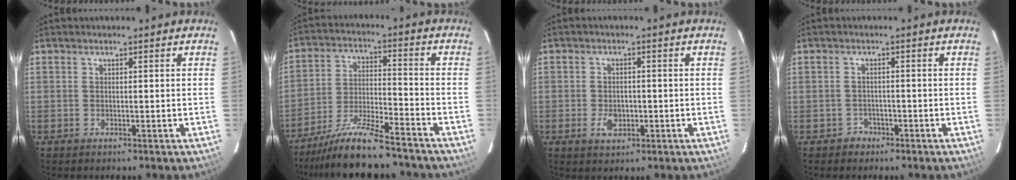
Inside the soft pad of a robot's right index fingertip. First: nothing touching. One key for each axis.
{"total": 13.1, "fx": -11.6, "fy": 1.2, "fz": 6.0, "tx": -0.126, "ty": -0.009, "tz": -0.202}
{"total": 4.0, "fx": -1.2, "fy": 2.7, "fz": 2.7, "tx": -0.052, "ty": -0.001, "tz": -0.016}
{"total": 3.9, "fx": -2.8, "fy": 2.7, "fz": -0.5, "tx": 0.006, "ty": 0.019, "tz": -0.047}